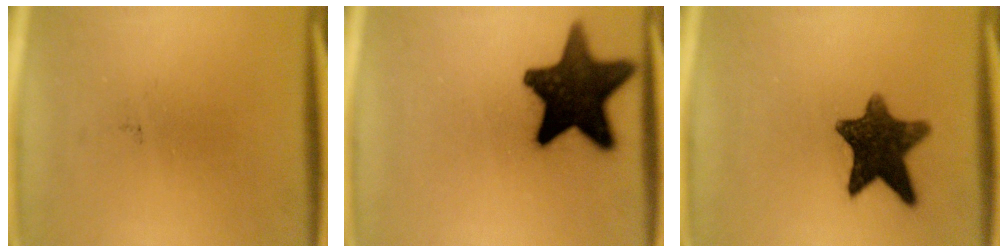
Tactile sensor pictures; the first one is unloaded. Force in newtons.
{"total": 16.7}
{"total": 11.2}